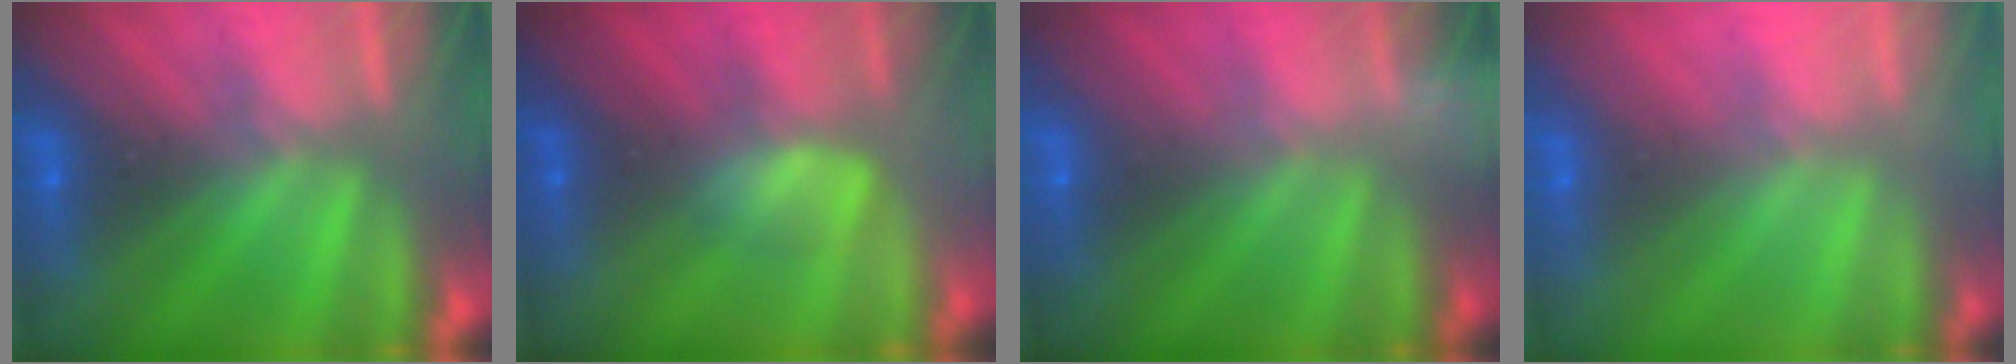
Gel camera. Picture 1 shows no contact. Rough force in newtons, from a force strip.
{"total": 2.5}
{"total": 2.1}
{"total": 2.9}